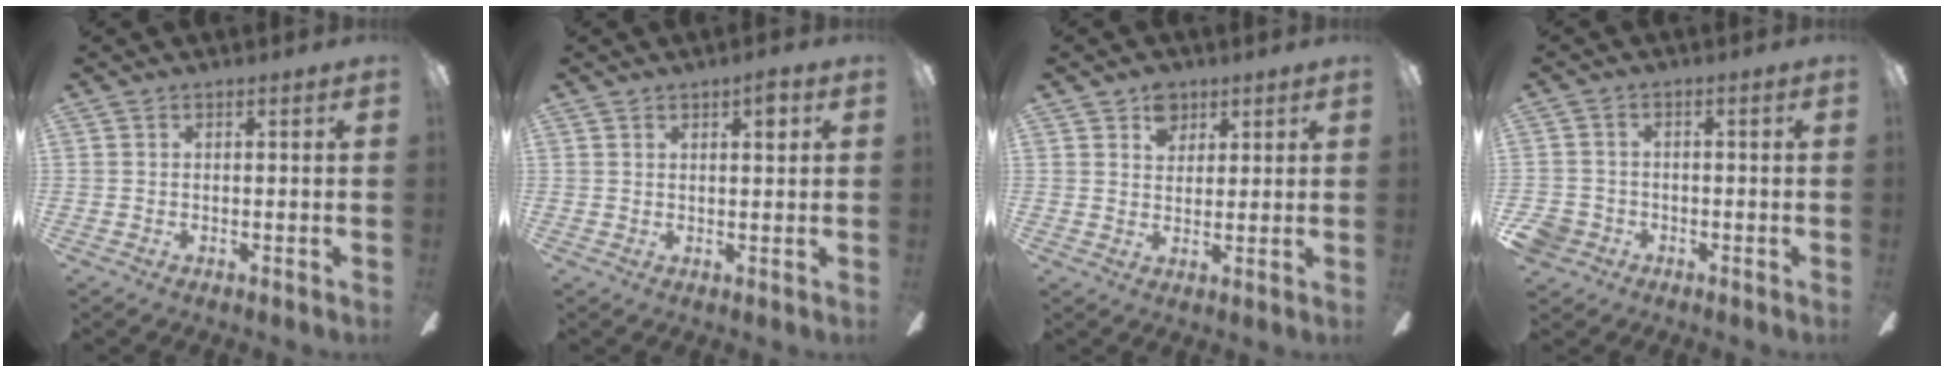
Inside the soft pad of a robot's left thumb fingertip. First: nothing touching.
{"total": 3.1, "force": [1.7, 1.0, 2.4], "torque": [-0.025, -0.006, 0.023]}
{"total": 5.8, "force": [3.5, 4.1, 2.2], "torque": [-0.025, -0.004, 0.060]}
{"total": 4.3, "force": [-2.2, 3.5, 1.1], "torque": [-0.038, 0.009, -0.044]}